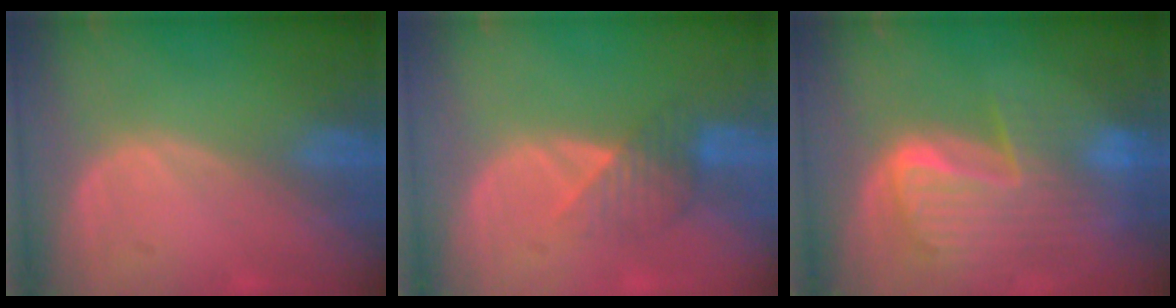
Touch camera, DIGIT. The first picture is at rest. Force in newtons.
{"total": 4.1, "press": 3.8, "slide": 1.4}
{"total": 9.9, "press": 8.6, "slide": 5.0}